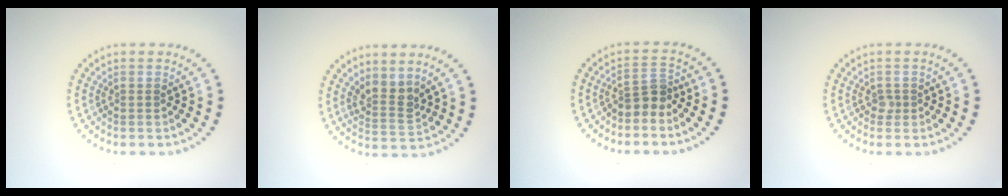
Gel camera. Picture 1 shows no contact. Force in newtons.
{"total": 2.6, "press": 1.9, "slide": 1.8}
{"total": 2.4, "press": 1.8, "slide": 1.6}
{"total": 0.8, "press": 0.6, "slide": 0.6}